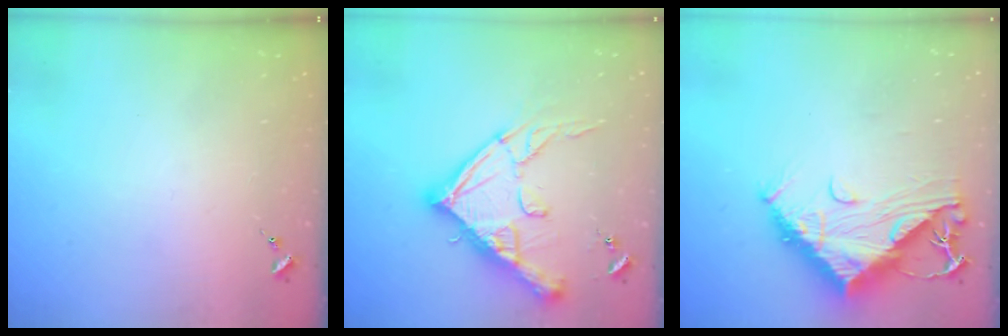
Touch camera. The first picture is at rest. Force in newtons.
{"total": 19.6, "press": 19.5, "slide": 2.0}
{"total": 14.1, "press": 14.0, "slide": 1.3}